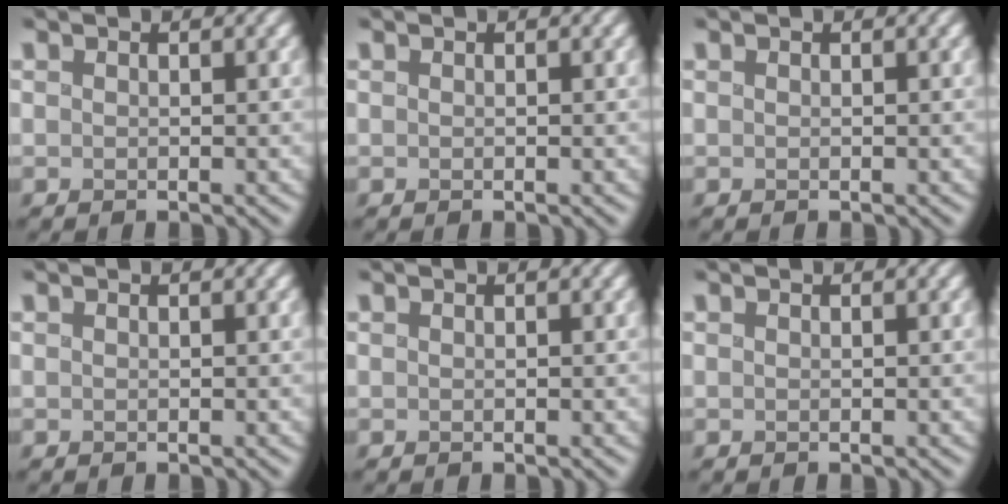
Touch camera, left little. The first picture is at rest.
{"total": 0.0}
{"total": 0.0}
{"total": 0.0}
{"total": 0.0}
{"total": 0.0}